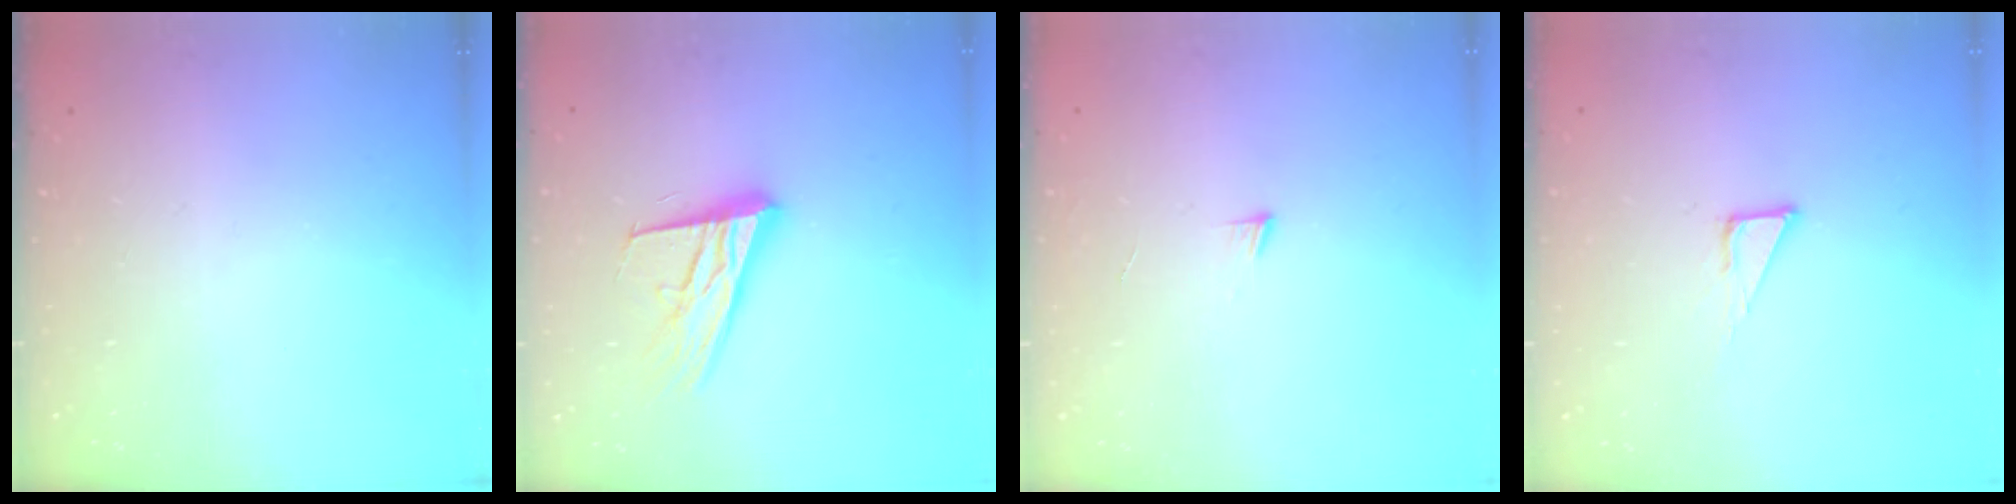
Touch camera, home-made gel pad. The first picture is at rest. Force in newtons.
{"total": 18.0, "press": 17.5, "slide": 3.9}
{"total": 4.3, "press": 4.2, "slide": 0.4}
{"total": 1.9, "press": 1.9, "slide": 0.1}